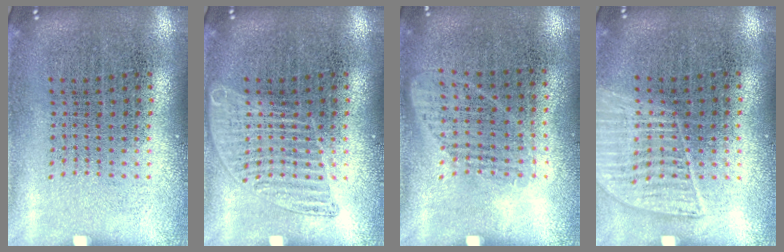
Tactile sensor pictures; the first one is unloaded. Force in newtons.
{"total": 1.6, "press": 1.6, "slide": 0.2}
{"total": 1.0, "press": 0.8, "slide": 0.6}
{"total": 1.3, "press": 1.3, "slide": 0.5}